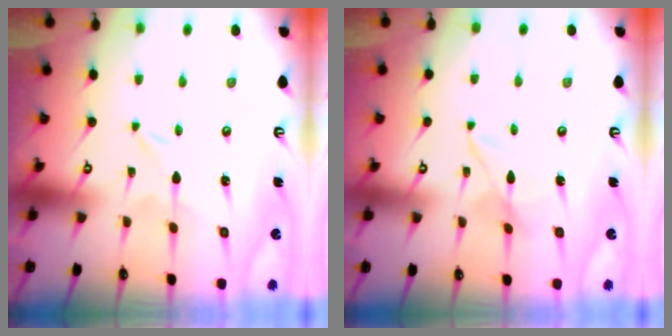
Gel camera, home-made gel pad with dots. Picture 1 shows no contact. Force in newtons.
{"total": 5.0, "press": 4.9, "slide": 0.4}